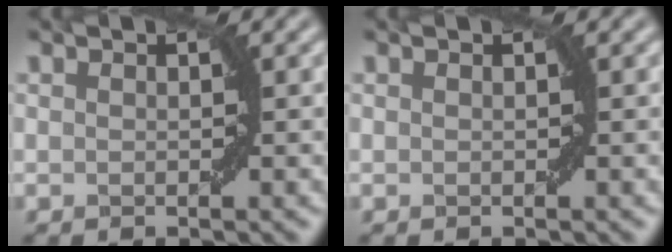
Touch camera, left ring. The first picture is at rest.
{"total": 0.0}